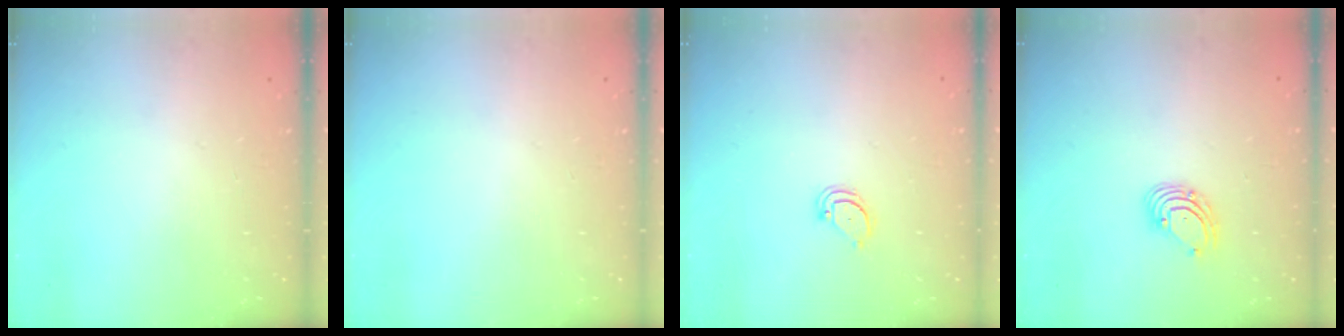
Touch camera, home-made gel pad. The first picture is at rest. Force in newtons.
{"total": 0.0}
{"total": 2.4, "press": 2.4, "slide": 0.2}
{"total": 3.7, "press": 3.7, "slide": 0.4}